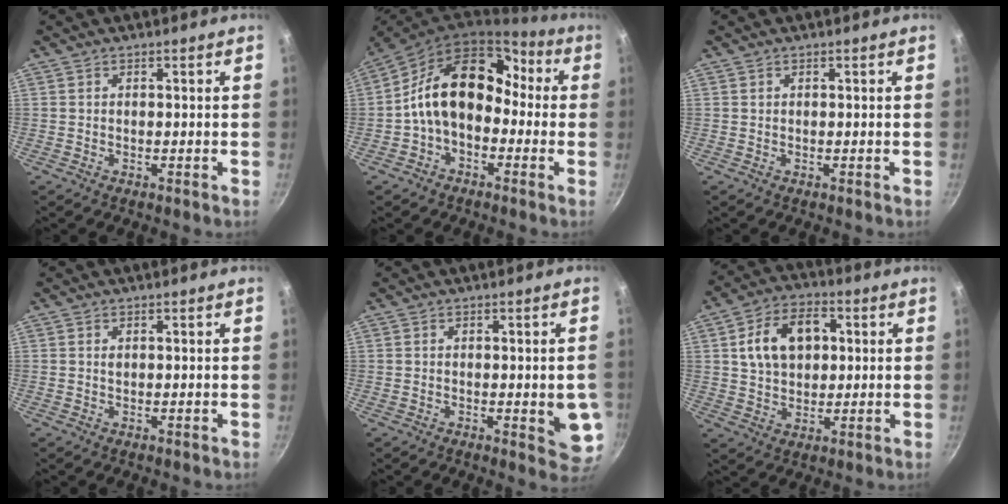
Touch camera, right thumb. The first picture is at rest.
{"total": 16.4, "force": [-0.7, 11.7, 11.4], "torque": [-0.157, 0.059, -0.029]}
{"total": 0.0}
{"total": 0.6, "force": [0.2, 0.4, 0.4], "torque": [-0.006, -0.001, 0.004]}
{"total": 7.1, "force": [-0.8, 2.5, 6.7], "torque": [-0.062, -0.010, -0.008]}
{"total": 12.4, "force": [2.7, 8.7, 8.3], "torque": [-0.115, 0.010, 0.040]}